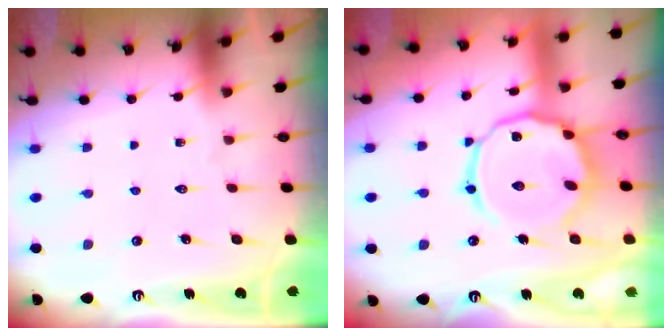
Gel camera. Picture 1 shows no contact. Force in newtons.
{"total": 14.9, "press": 14.8, "slide": 1.3}